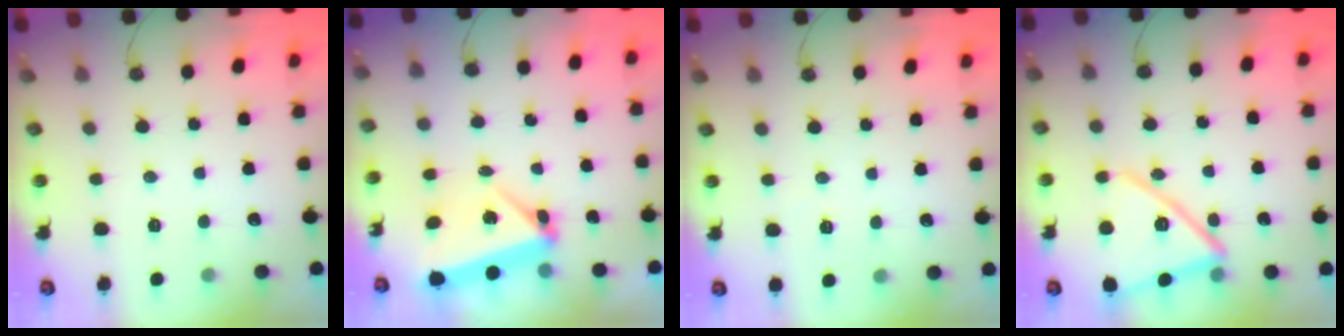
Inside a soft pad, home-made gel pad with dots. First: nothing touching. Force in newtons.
{"total": 5.8, "press": 5.7, "slide": 0.6}
{"total": 2.8, "press": 2.5, "slide": 1.1}
{"total": 16.5, "press": 16.5, "slide": 1.2}